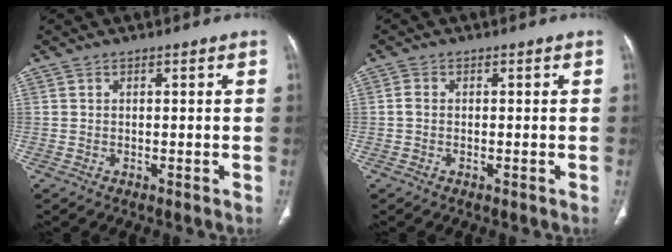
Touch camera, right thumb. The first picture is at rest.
{"total": 1.2, "force": [-0.3, 0.8, 0.8], "torque": [-0.015, 0.000, -0.009]}